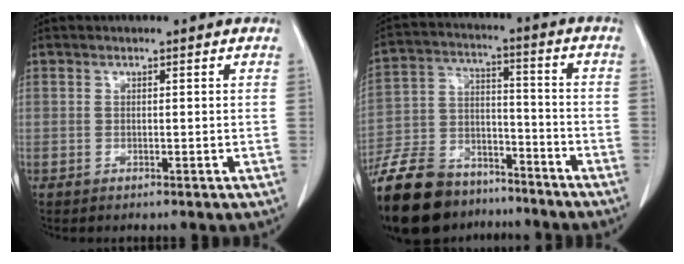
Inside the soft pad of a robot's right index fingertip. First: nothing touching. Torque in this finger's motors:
{"motor_torque": [0.12, -1.14, -0.95, -0.21]}